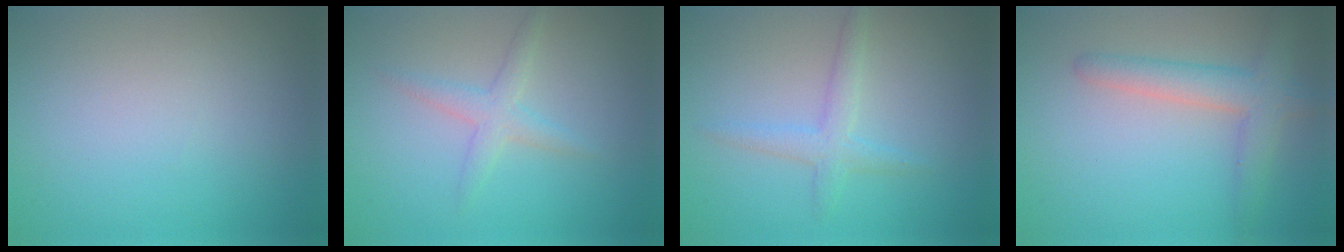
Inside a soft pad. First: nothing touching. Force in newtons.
{"total": 2.1, "press": 2.1, "slide": 0.0}
{"total": 2.2, "press": 2.2, "slide": 0.1}
{"total": 3.5, "press": 3.5, "slide": 0.2}